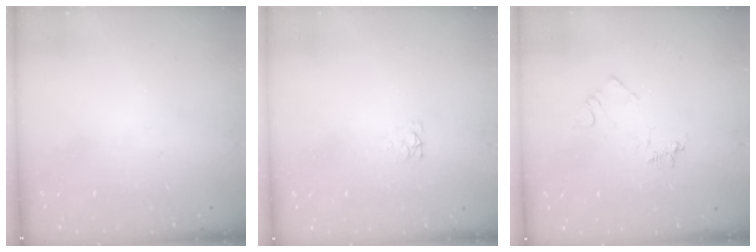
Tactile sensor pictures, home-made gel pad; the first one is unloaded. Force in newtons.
{"total": 3.4, "press": 3.4, "slide": 0.4}
{"total": 5.6, "press": 5.5, "slide": 0.6}